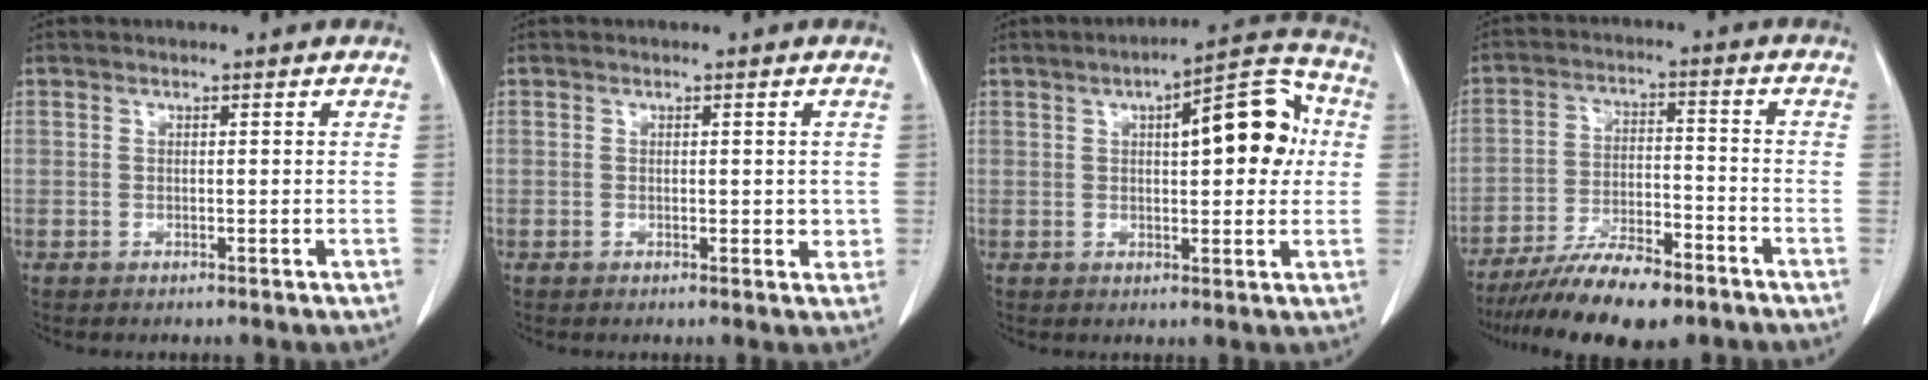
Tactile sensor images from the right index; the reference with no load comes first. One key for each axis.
{"total": 2.2, "fx": 0.2, "fy": 1.3, "fz": 1.7, "tx": -0.011, "ty": -0.001, "tz": 0.005}
{"total": 11.7, "fx": 2.5, "fy": 3.5, "fz": 10.9, "tx": -0.144, "ty": 0.032, "tz": 0.030}
{"total": 12.7, "fx": -9.8, "fy": 3.2, "fz": 7.4, "tx": -0.123, "ty": -0.009, "tz": -0.167}